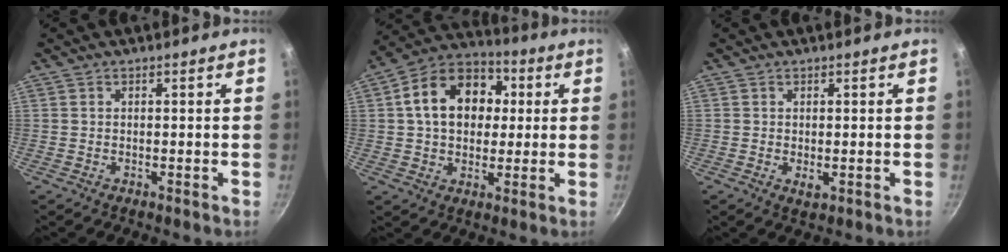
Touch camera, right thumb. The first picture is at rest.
{"total": 15.8, "force": [2.7, 11.8, 10.2], "torque": [-0.138, 0.026, 0.029]}
{"total": 1.6, "force": [0.0, 0.9, 1.3], "torque": [-0.022, -0.006, 0.002]}